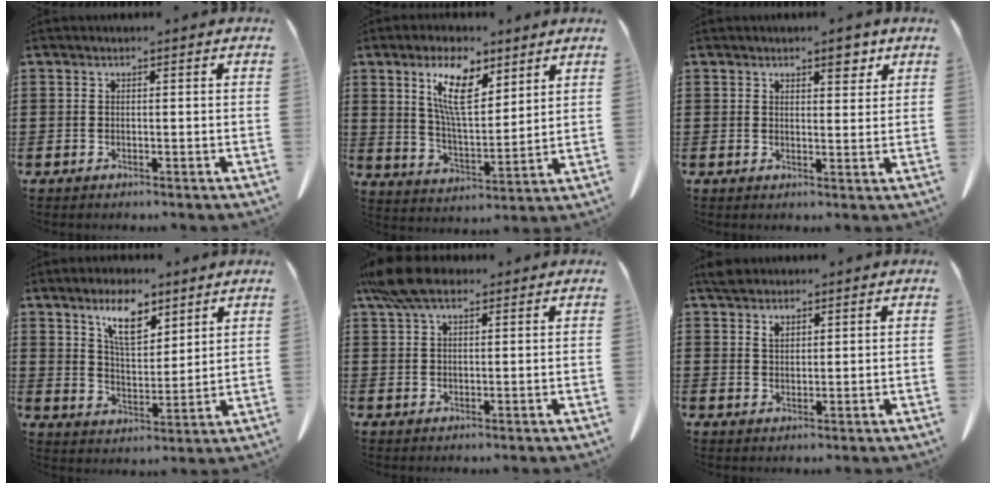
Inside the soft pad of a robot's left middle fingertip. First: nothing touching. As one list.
[{"total": 10.4, "force": [6.3, 3.6, 7.4], "torque": [-0.144, -0.016, 0.112]}, {"total": 3.6, "force": [2.7, 1.4, 1.9], "torque": [-0.018, -0.003, 0.045]}, {"total": 8.4, "force": [6.0, 3.1, 5.1], "torque": [-0.095, -0.016, 0.104]}, {"total": 6.7, "force": [4.6, 2.2, 4.2], "torque": [-0.101, -0.003, 0.086]}, {"total": 2.5, "force": [2.0, 1.2, 0.9], "torque": [-0.016, 0.000, 0.037]}]